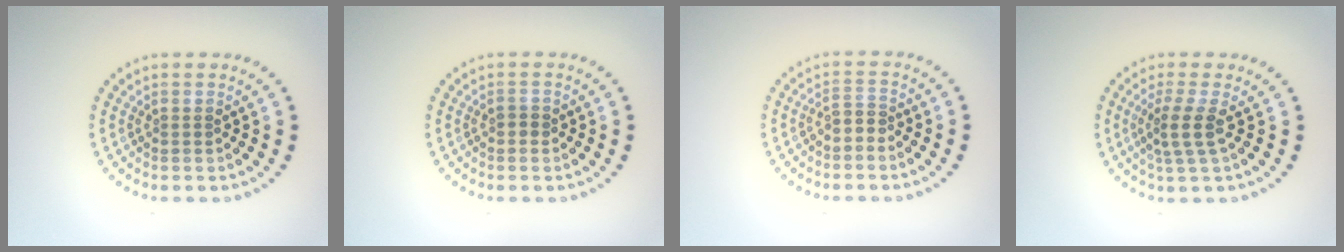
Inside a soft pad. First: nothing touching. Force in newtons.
{"total": 0.8, "press": 0.7, "slide": 0.1}
{"total": 1.6, "press": 1.3, "slide": 0.9}
{"total": 2.5, "press": 2.0, "slide": 1.6}